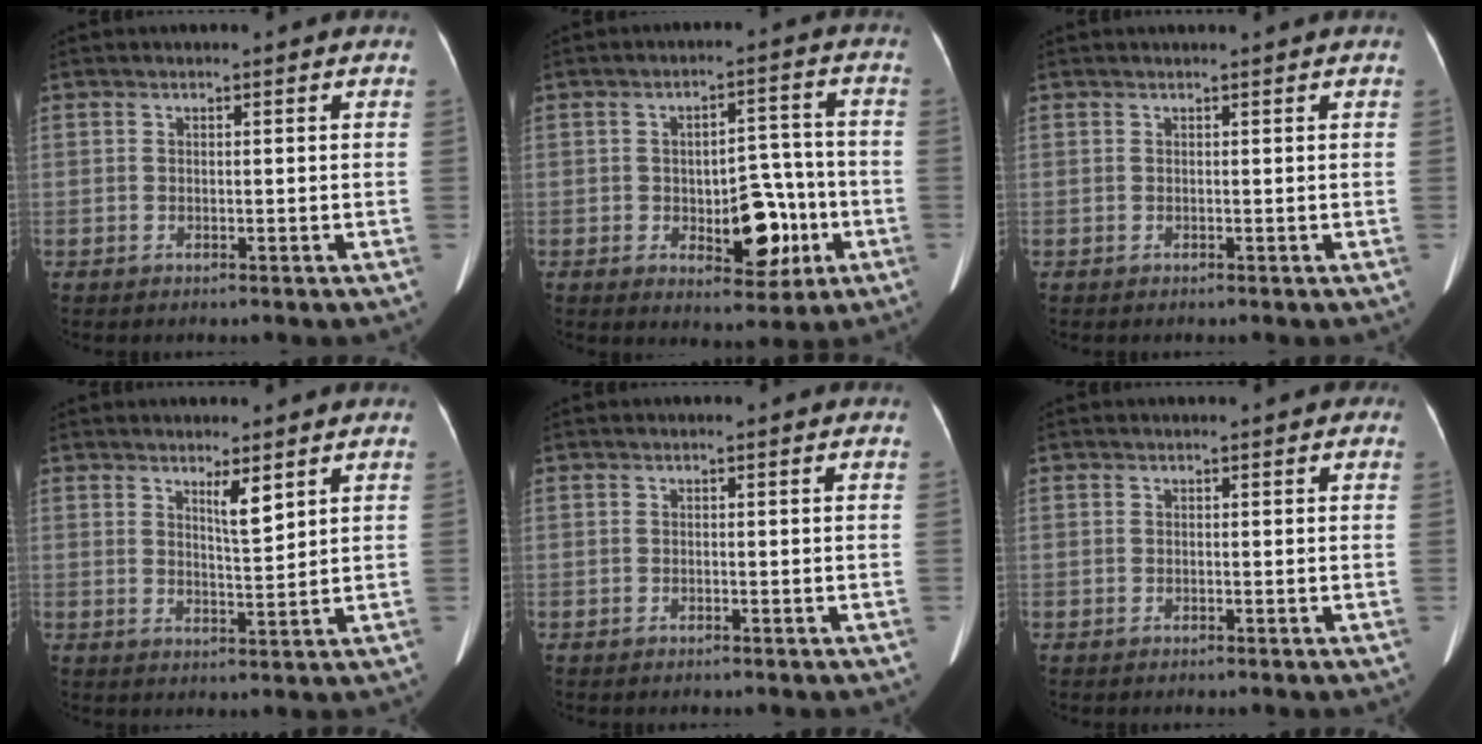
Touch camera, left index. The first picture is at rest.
{"total": 9.5, "force": [-2.8, 4.6, 7.8], "torque": [-0.099, 0.017, -0.031]}
{"total": 1.1, "force": [1.0, -0.2, 0.4], "torque": [-0.009, 0.008, 0.019]}
{"total": 3.4, "force": [2.3, 0.2, 2.6], "torque": [-0.047, -0.008, 0.044]}
{"total": 0.0}
{"total": 1.5, "force": [1.0, 0.7, 0.8], "torque": [-0.007, 0.013, 0.005]}